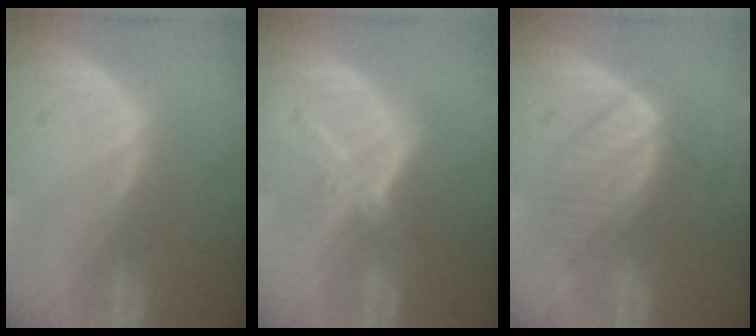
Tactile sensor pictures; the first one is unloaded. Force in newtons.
{"total": 5.2, "press": 5.1, "slide": 0.9}
{"total": 6.0, "press": 5.9, "slide": 1.1}